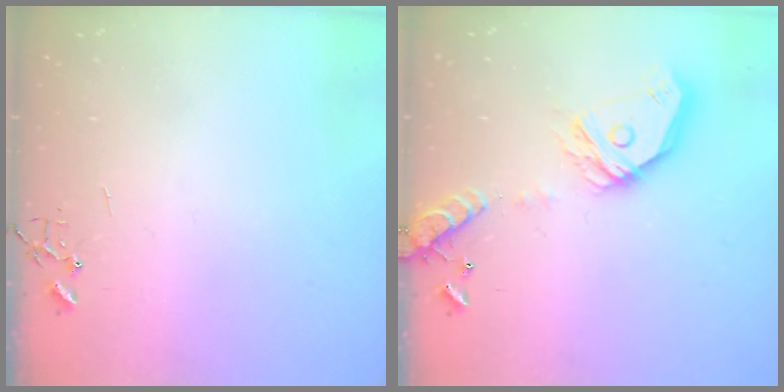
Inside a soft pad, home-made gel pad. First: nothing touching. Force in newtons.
{"total": 17.4, "press": 17.2, "slide": 2.7}